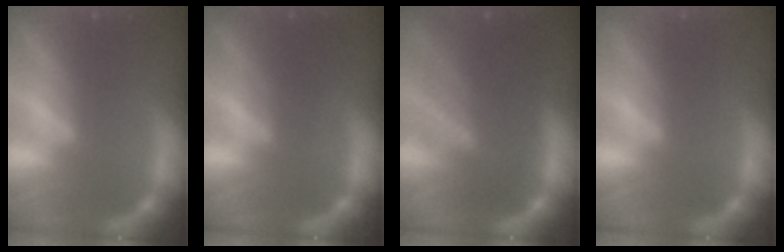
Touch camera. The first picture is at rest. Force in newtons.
{"total": 2.4}
{"total": 9.1}
{"total": 0.0}